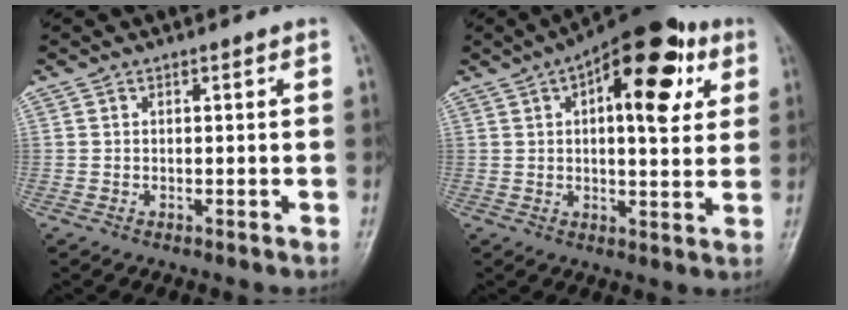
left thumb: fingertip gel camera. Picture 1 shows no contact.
{"total": 17.7, "force": [6.4, 7.8, 14.6], "torque": [-0.167, 0.003, 0.083]}